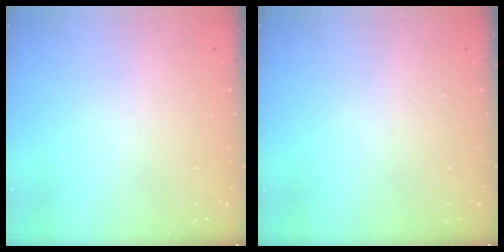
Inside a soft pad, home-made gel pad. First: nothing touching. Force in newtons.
{"total": 0.0}